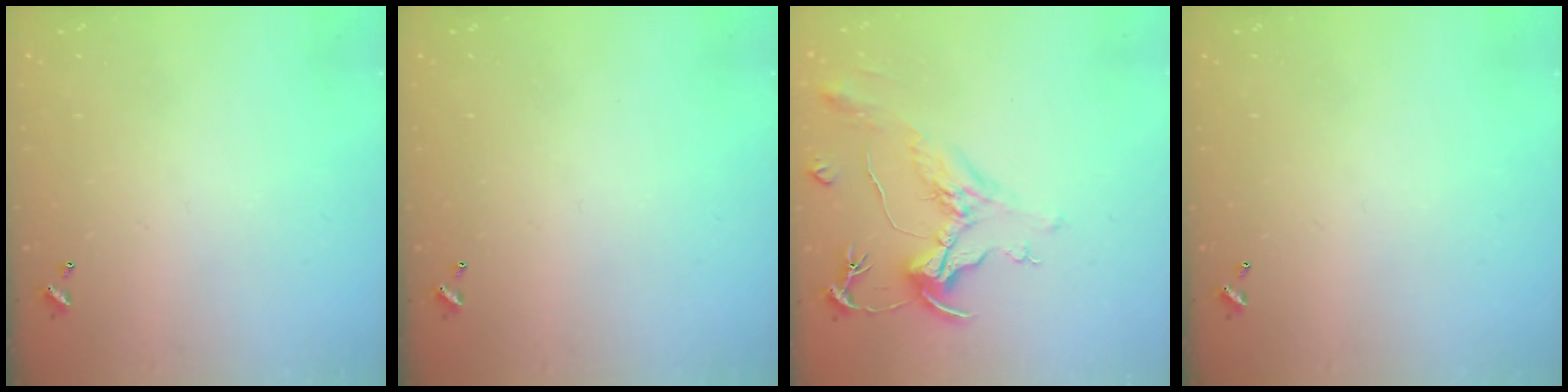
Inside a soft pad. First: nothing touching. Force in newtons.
{"total": 0.0}
{"total": 2.2, "press": 1.7, "slide": 1.3}
{"total": 0.0}